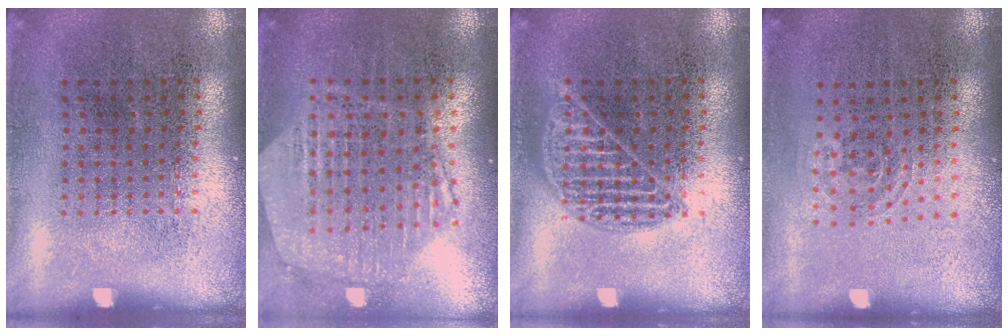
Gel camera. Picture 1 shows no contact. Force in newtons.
{"total": 1.2, "press": 1.2, "slide": 0.1}
{"total": 1.7, "press": 1.7, "slide": 0.1}
{"total": 0.7, "press": 0.5, "slide": 0.5}